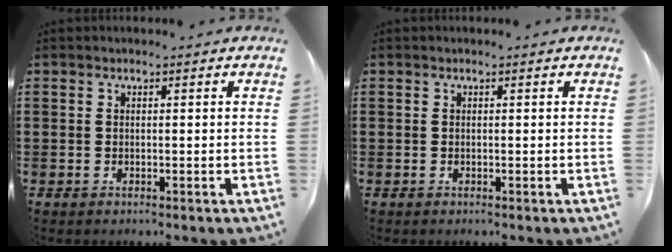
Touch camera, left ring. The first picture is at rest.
{"total": 0.0}